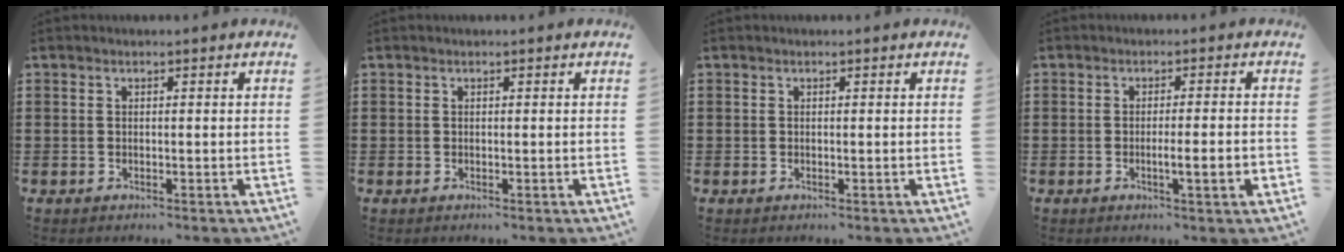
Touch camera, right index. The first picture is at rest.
{"total": 0.0}
{"total": 0.0}
{"total": 3.8, "force": [-1.1, 0.0, 3.6], "torque": [-0.061, -0.008, -0.019]}